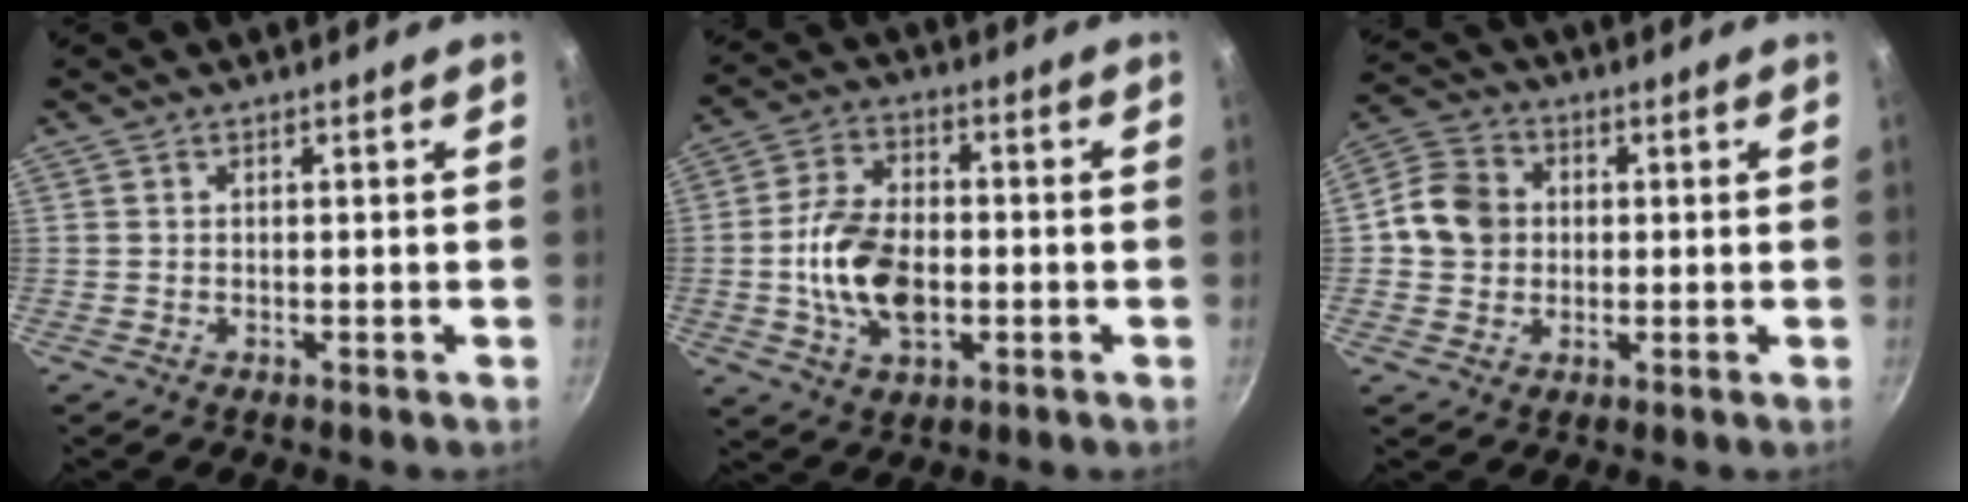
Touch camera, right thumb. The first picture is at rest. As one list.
[{"total": 13.1, "force": [-1.8, 8.1, 10.1], "torque": [-0.173, 0.018, -0.038]}, {"total": 9.1, "force": [0.5, 8.1, 4.3], "torque": [-0.052, 0.013, -0.009]}]